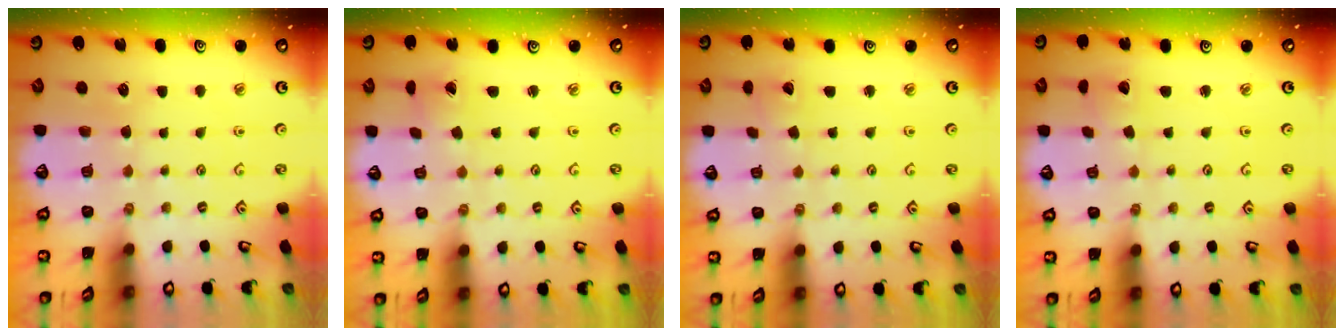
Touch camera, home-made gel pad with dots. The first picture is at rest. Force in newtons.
{"total": 1.4, "press": 1.4, "slide": 0.3}
{"total": 1.6, "press": 1.6, "slide": 0.1}
{"total": 2.0, "press": 2.0, "slide": 0.2}